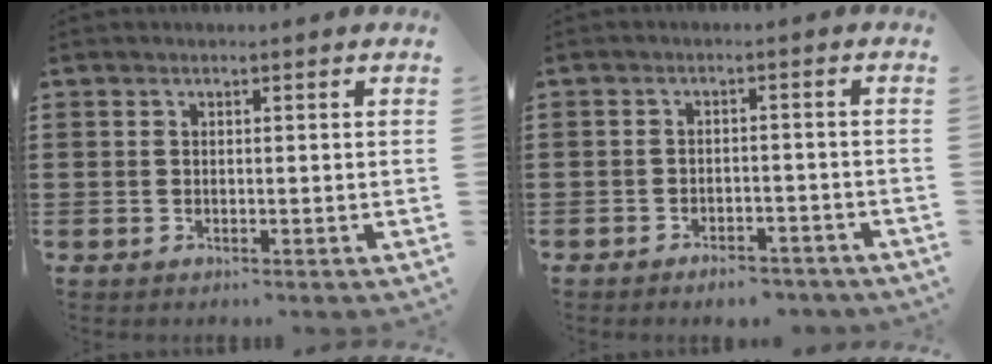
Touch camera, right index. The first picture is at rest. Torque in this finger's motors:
{"motor_torque": [-0.05, 0.14, 0.30, 0.05]}